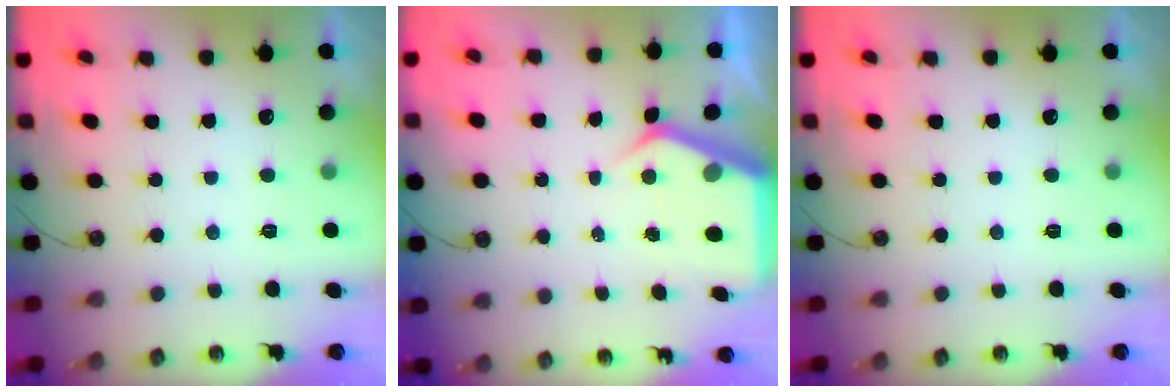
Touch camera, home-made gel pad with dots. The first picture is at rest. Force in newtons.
{"total": 5.8, "press": 5.8, "slide": 0.3}
{"total": 0.0}